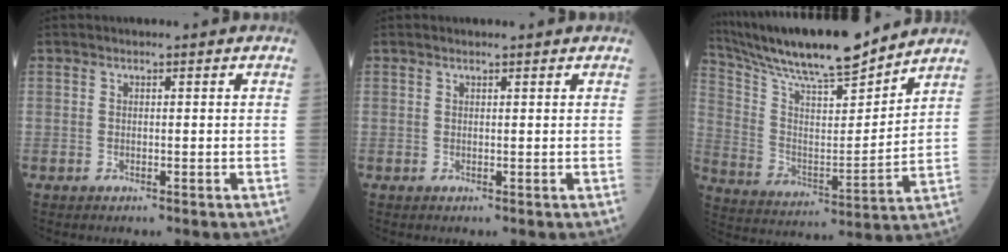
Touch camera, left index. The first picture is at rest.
{"total": 0.9, "force": [0.9, 0.0, 0.3], "torque": [-0.010, 0.007, 0.015]}
{"total": 18.9, "force": [16.7, 1.7, 8.7], "torque": [-0.172, 0.005, 0.292]}